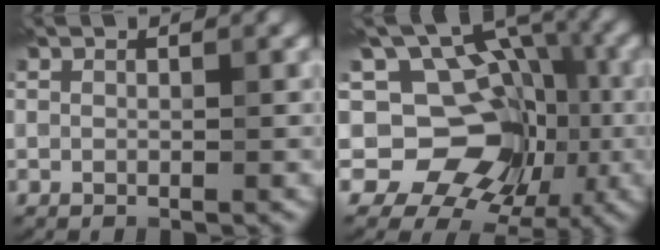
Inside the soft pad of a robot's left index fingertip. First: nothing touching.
{"total": 9.6, "force": [-0.1, 8.0, 5.3], "torque": [-0.064, 0.006, -0.015]}